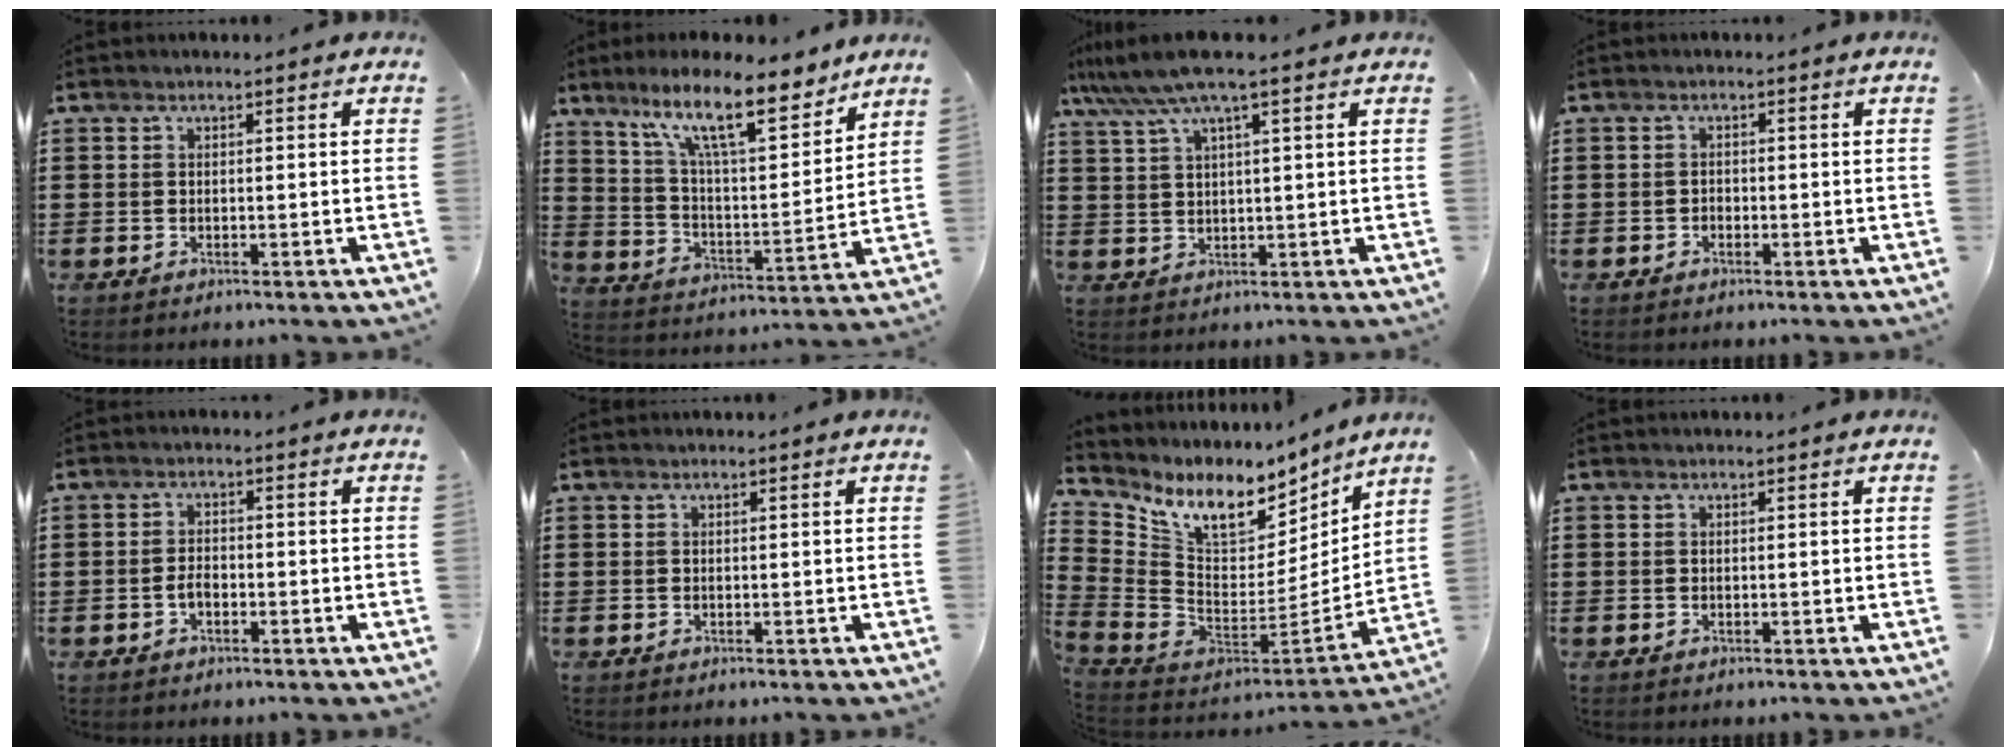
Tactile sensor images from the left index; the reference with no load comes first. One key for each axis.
{"total": 14.3, "fx": 10.1, "fy": 2.9, "fz": 9.6, "tx": -0.196, "ty": -0.035, "tz": 0.171}
{"total": 6.7, "fx": 4.3, "fy": 0.4, "fz": 5.1, "tx": -0.119, "ty": -0.006, "tz": 0.073}
{"total": 0.0}
{"total": 2.1, "fx": -0.8, "fy": 1.1, "fz": 1.6, "tx": -0.041, "ty": 0.000, "tz": -0.018}
{"total": 0.0}
{"total": 10.3, "fx": 6.9, "fy": 5.3, "fz": 5.6, "tx": -0.130, "ty": -0.048, "tz": 0.125}
{"total": 0.0}